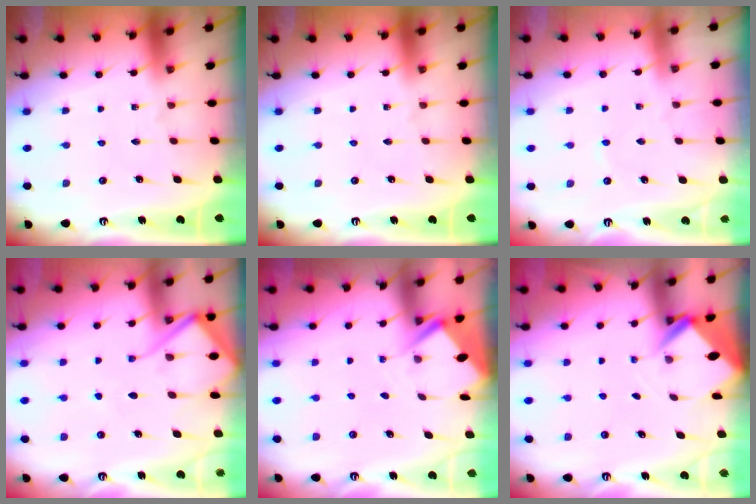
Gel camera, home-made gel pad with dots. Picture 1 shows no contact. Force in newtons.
{"total": 0.0}
{"total": 1.1, "press": 1.1, "slide": 0.2}
{"total": 9.6, "press": 9.6, "slide": 0.9}
{"total": 3.0, "press": 2.9, "slide": 0.4}
{"total": 2.6, "press": 2.6, "slide": 0.1}